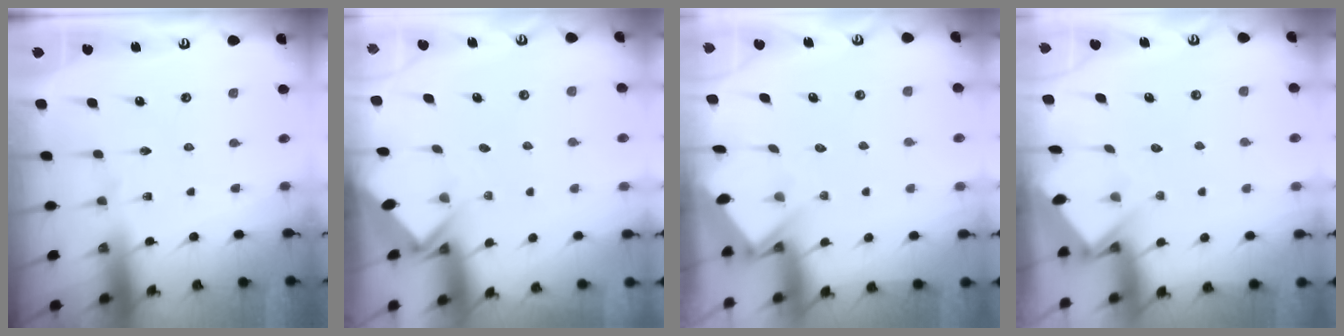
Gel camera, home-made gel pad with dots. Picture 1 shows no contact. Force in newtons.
{"total": 2.5, "press": 2.5, "slide": 0.2}
{"total": 3.9, "press": 3.9, "slide": 0.4}
{"total": 3.9, "press": 3.9, "slide": 0.3}